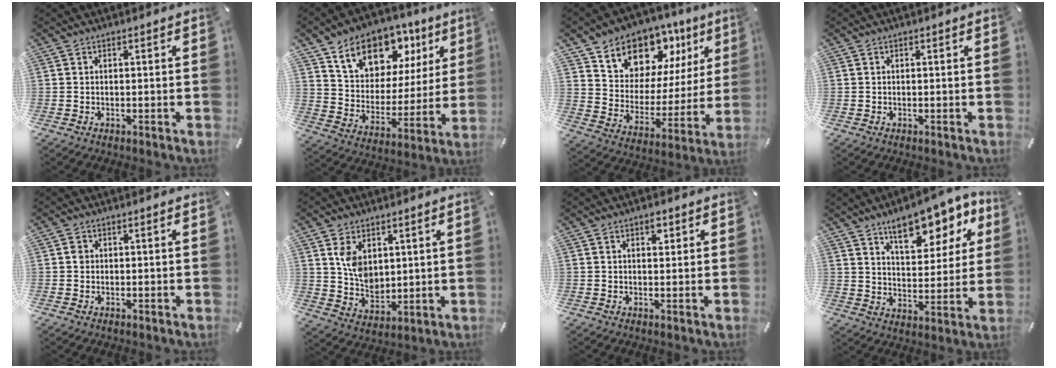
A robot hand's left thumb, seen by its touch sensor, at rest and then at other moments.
{"total": 14.7, "force": [10.0, 9.5, 5.0], "torque": [-0.084, -0.070, 0.177]}
{"total": 12.4, "force": [9.5, 7.9, 1.6], "torque": [-0.031, -0.099, 0.172]}
{"total": 0.0}
{"total": 1.0, "force": [0.1, 0.9, 0.5], "torque": [-0.011, 0.006, 0.001]}
{"total": 7.6, "force": [3.2, 5.8, 3.7], "torque": [-0.070, -0.012, 0.058]}
{"total": 2.2, "force": [1.1, 1.4, 1.4], "torque": [-0.005, -0.008, 0.015]}
{"total": 14.2, "force": [9.5, 7.0, 7.8], "torque": [-0.096, -0.055, 0.161]}